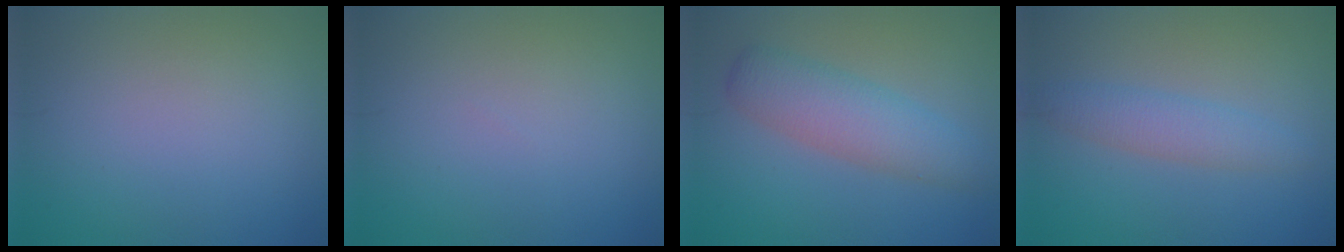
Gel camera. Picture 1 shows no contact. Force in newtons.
{"total": 0.0}
{"total": 4.8, "press": 4.8, "slide": 0.1}
{"total": 2.7, "press": 2.7, "slide": 0.0}